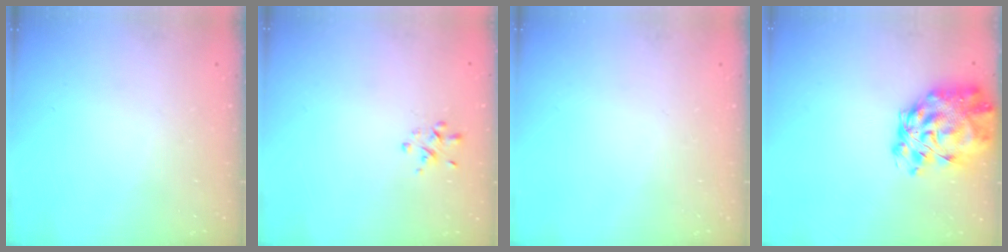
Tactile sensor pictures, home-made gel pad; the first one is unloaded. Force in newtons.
{"total": 2.0, "press": 1.9, "slide": 0.6}
{"total": 0.0}
{"total": 13.2, "press": 12.5, "slide": 4.2}